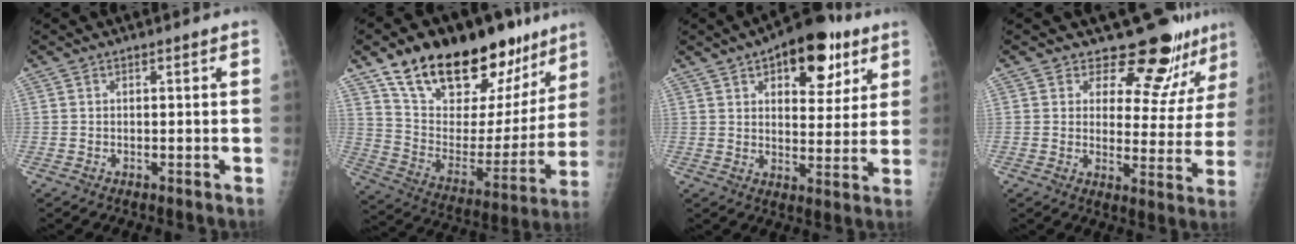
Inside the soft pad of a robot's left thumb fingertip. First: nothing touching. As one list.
[{"total": 28.2, "force": [19.3, 12.9, 16.1], "torque": [-0.207, -0.067, 0.309]}, {"total": 15.3, "force": [7.9, 7.7, 10.6], "torque": [-0.097, -0.022, 0.110]}, {"total": 12.2, "force": [10.9, 4.5, 3.0], "torque": [0.003, -0.087, 0.130]}]